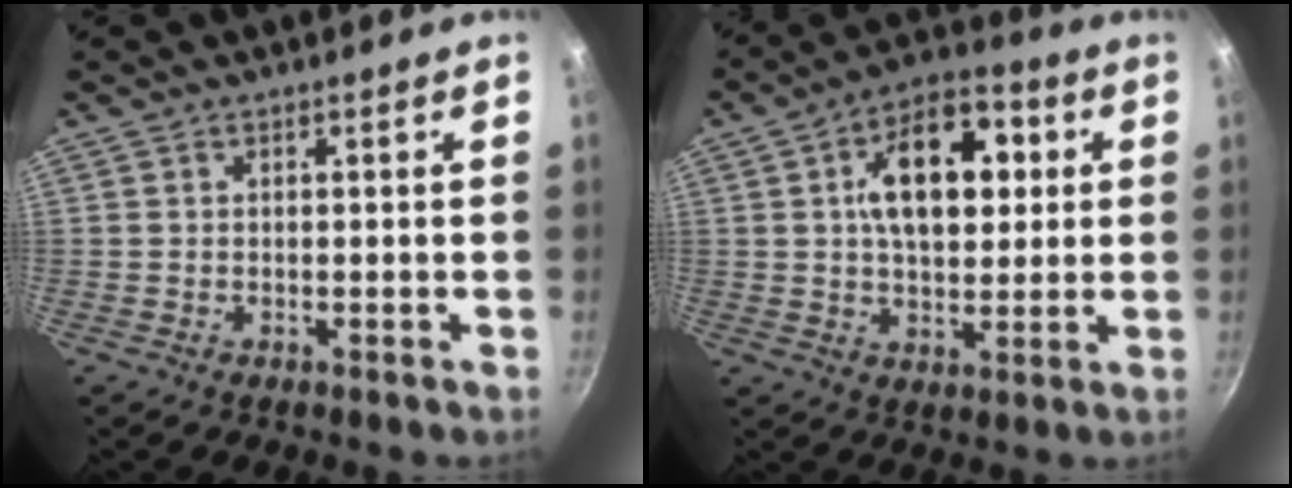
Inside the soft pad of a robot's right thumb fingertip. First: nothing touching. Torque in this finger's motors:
{"motor_torque": [-1.25, 1.93, 1.49, 0.30, 0.12]}